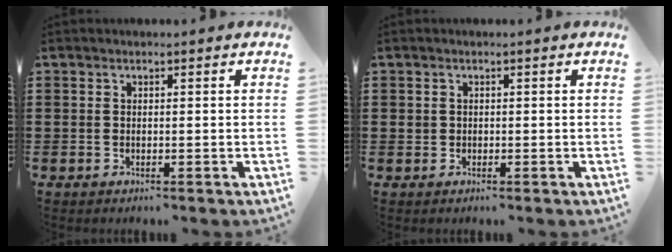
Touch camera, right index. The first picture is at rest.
{"total": 0.8, "force": [0.2, 0.7, 0.2], "torque": [-0.003, 0.007, 0.004]}